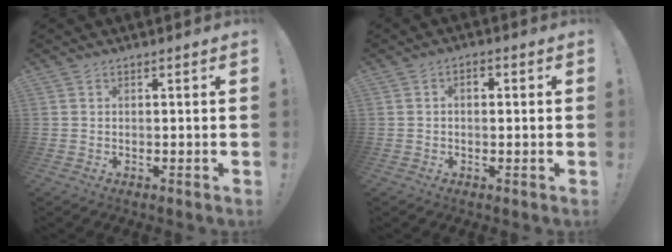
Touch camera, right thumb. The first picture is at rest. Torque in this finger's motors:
{"motor_torque": [0.10, -0.11, 0.11, 0.12, -0.04]}